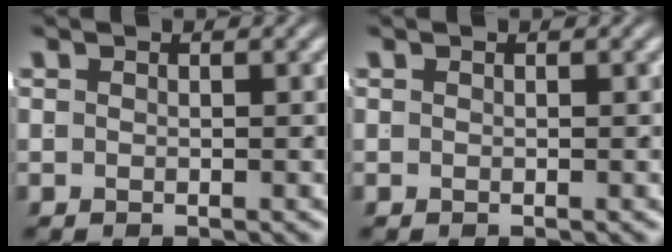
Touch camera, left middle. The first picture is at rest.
{"total": 0.0}